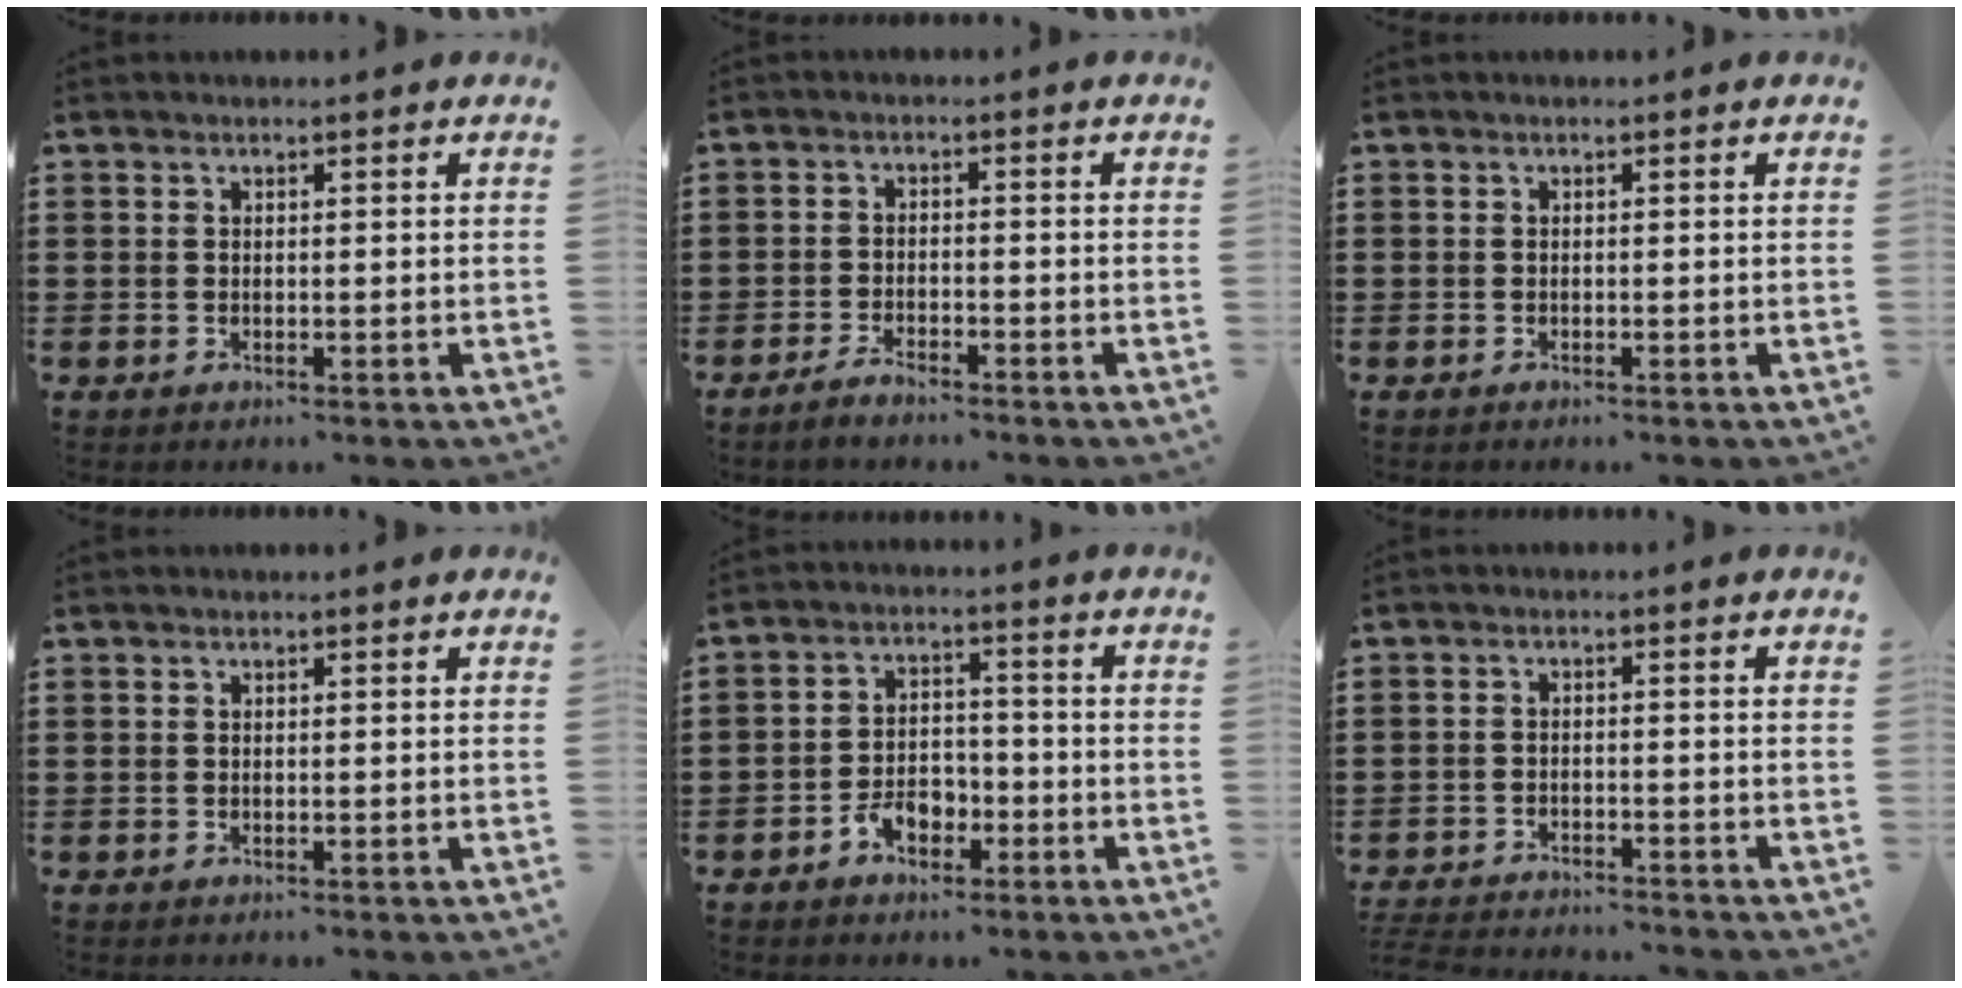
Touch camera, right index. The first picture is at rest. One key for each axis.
{"total": 2.1, "fx": -2.0, "fy": 0.3, "fz": 0.7, "tx": -0.013, "ty": 0.008, "tz": -0.039}
{"total": 0.0}
{"total": 0.0}
{"total": 4.9, "fx": -3.1, "fy": 2.8, "fz": 2.6, "tx": -0.053, "ty": 0.007, "tz": -0.058}
{"total": 3.2, "fx": -3.2, "fy": -0.2, "fz": 0.1, "tx": -0.003, "ty": -0.002, "tz": -0.069}